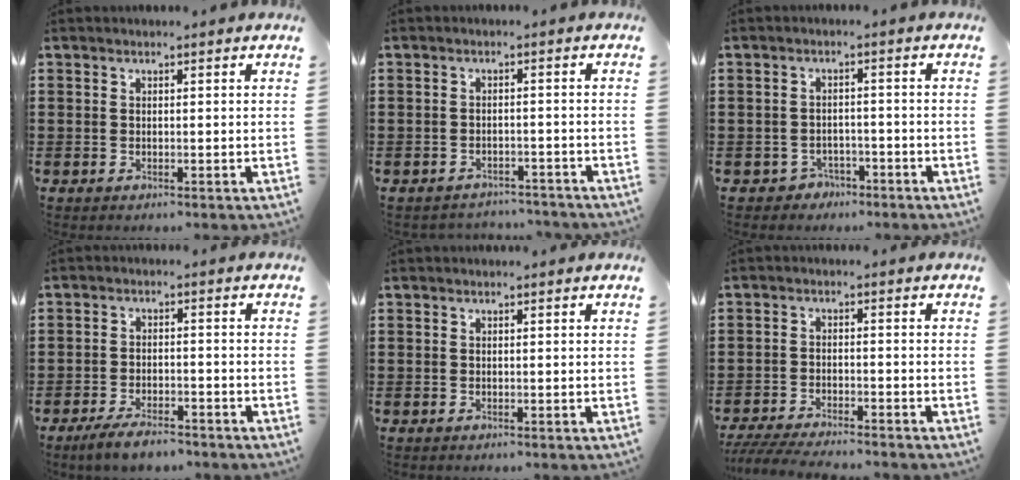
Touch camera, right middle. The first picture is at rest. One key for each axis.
{"total": 2.2, "fx": -2.1, "fy": 0.4, "fz": -0.1, "tx": -0.006, "ty": 0.000, "tz": -0.048}
{"total": 2.2, "fx": -1.9, "fy": 1.0, "fz": 0.0, "tx": -0.010, "ty": 0.001, "tz": -0.044}
{"total": 4.2, "fx": -3.7, "fy": 0.9, "fz": 1.7, "tx": -0.034, "ty": 0.002, "tz": -0.073}
{"total": 0.0}
{"total": 4.3, "fx": -4.1, "fy": 0.1, "fz": 1.2, "tx": -0.033, "ty": -0.011, "tz": -0.086}